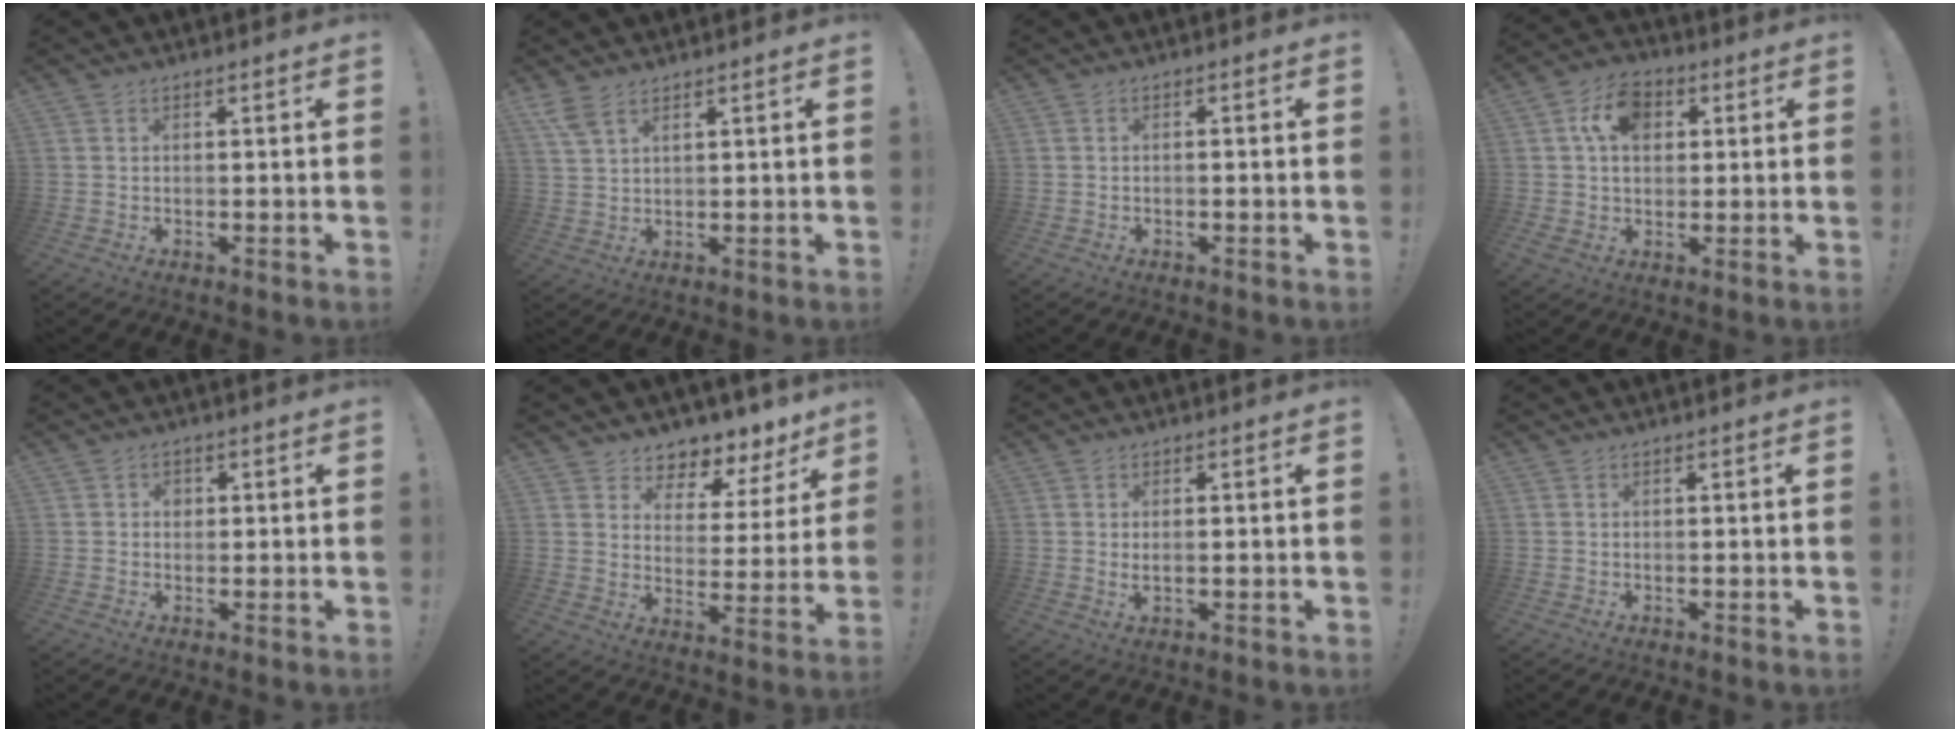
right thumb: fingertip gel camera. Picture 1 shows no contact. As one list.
[{"total": 4.5, "force": [3.5, 1.4, 2.4], "torque": [-0.043, -0.016, 0.067]}, {"total": 1.0, "force": [-0.8, -0.1, 0.6], "torque": [-0.011, 0.000, -0.014]}, {"total": 10.8, "force": [3.5, 7.9, 6.4], "torque": [-0.104, 0.004, 0.068]}, {"total": 1.6, "force": [0.0, 1.4, 0.7], "torque": [-0.009, 0.002, -0.003]}, {"total": 6.3, "force": [5.2, 3.2, 1.5], "torque": [-0.010, -0.065, 0.092]}, {"total": 1.6, "force": [0.8, 0.3, 1.4], "torque": [-0.011, -0.008, 0.010]}, {"total": 0.0}]